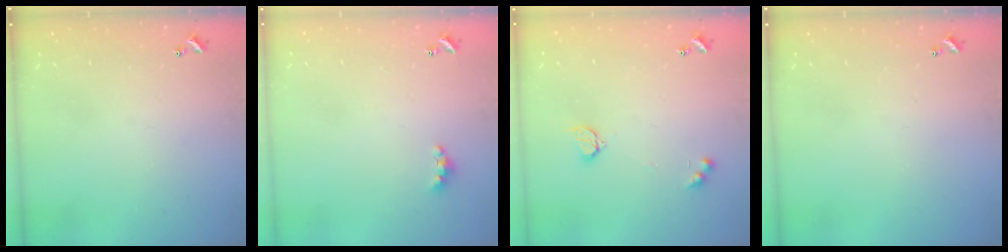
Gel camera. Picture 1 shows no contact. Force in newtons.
{"total": 2.8, "press": 2.8, "slide": 0.6}
{"total": 3.7, "press": 3.7, "slide": 0.5}
{"total": 0.0}